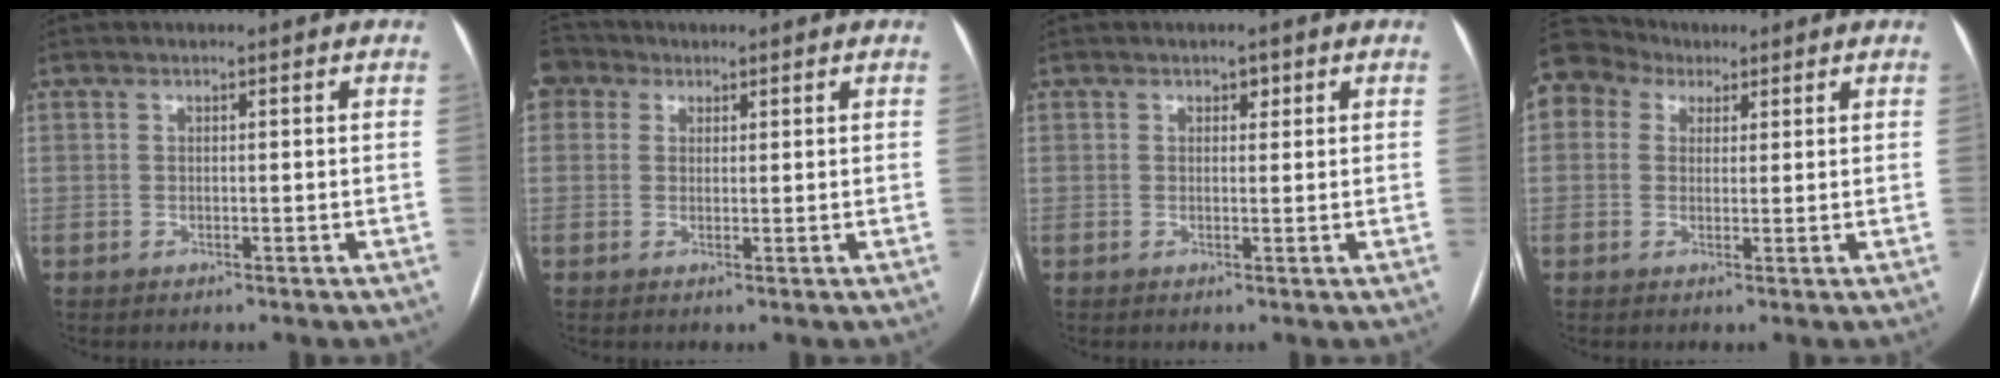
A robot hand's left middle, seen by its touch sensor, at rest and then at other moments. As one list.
[{"total": 4.2, "force": [2.3, 3.4, 1.1], "torque": [-0.026, 0.024, 0.044]}, {"total": 1.2, "force": [0.7, 0.8, 0.7], "torque": [-0.010, 0.004, 0.010]}, {"total": 8.8, "force": [5.1, 6.8, 2.3], "torque": [-0.055, 0.052, 0.098]}]